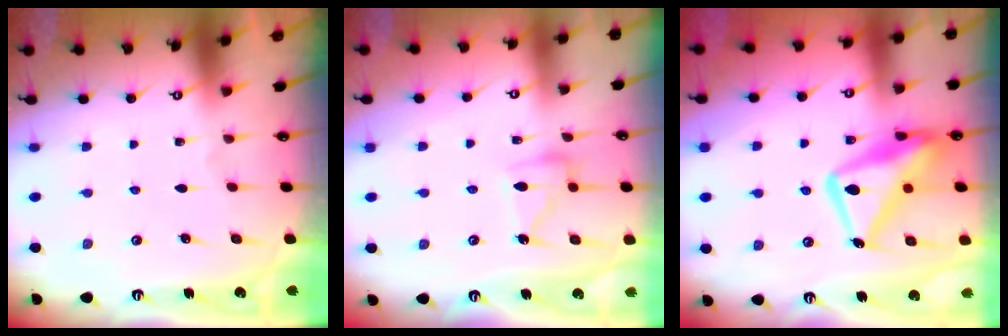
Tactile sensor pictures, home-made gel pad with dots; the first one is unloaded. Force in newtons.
{"total": 10.7, "press": 10.7, "slide": 0.8}
{"total": 18.0, "press": 17.9, "slide": 1.7}